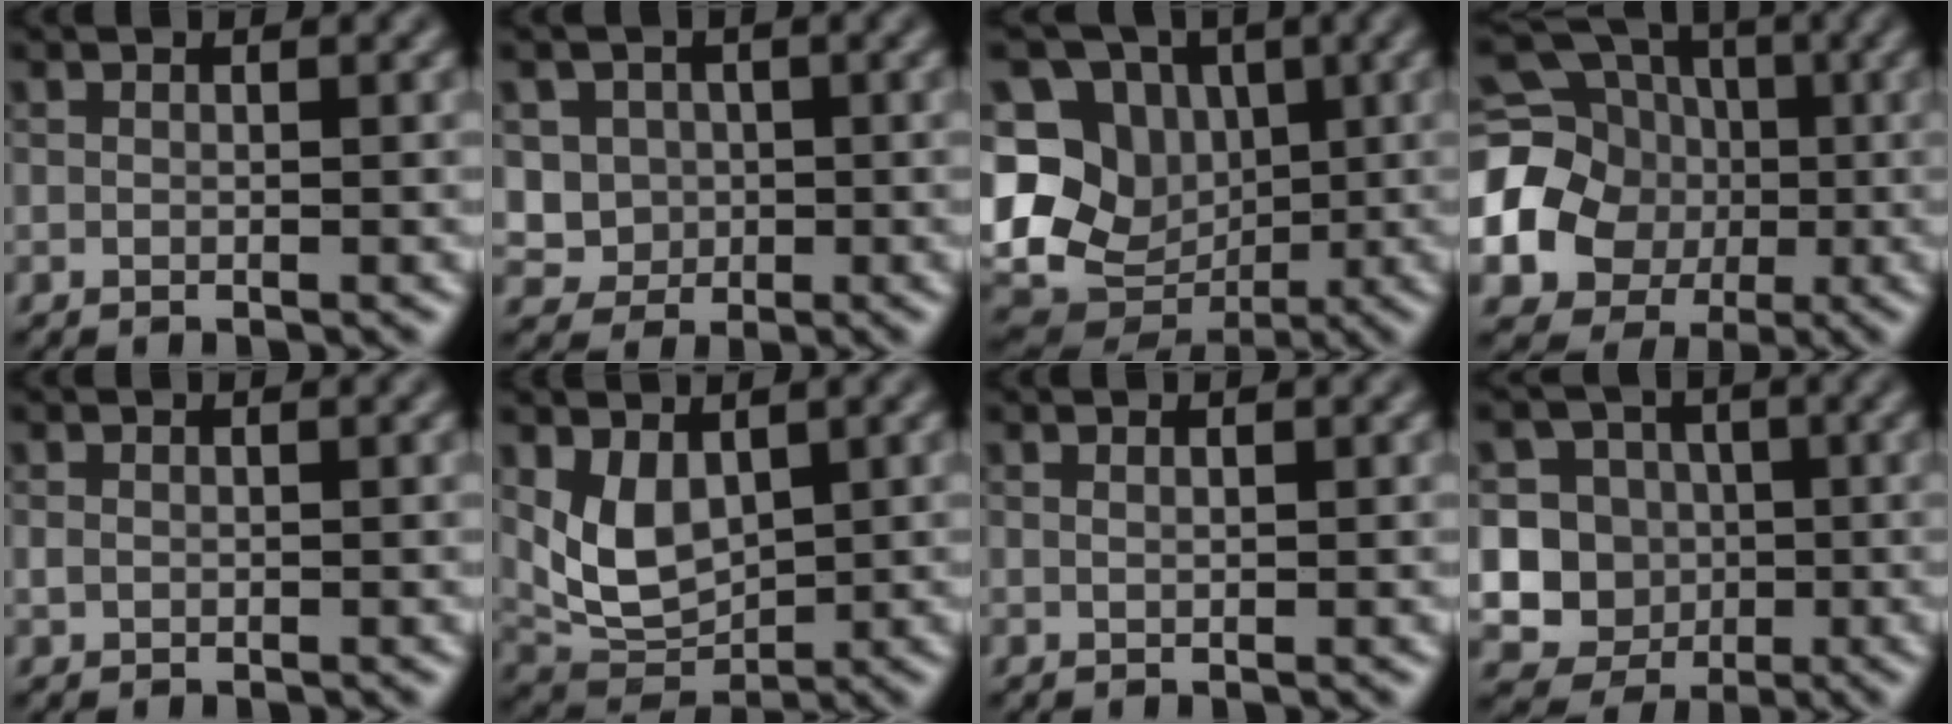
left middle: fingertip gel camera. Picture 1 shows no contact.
{"total": 3.4, "force": [0.7, 3.2, 1.0], "torque": [-0.014, -0.006, 0.021]}
{"total": 15.7, "force": [0.4, 13.8, 7.5], "torque": [-0.183, 0.018, 0.000]}
{"total": 16.0, "force": [-0.5, 14.7, 6.1], "torque": [-0.169, 0.005, -0.030]}
{"total": 0.6, "force": [0.2, 0.5, 0.3], "torque": [-0.007, -0.001, 0.005]}
{"total": 4.5, "force": [1.3, 2.9, 3.2], "torque": [-0.067, -0.009, 0.035]}
{"total": 0.6, "force": [0.5, 0.1, 0.3], "torque": [-0.007, -0.002, 0.008]}
{"total": 9.5, "force": [-0.7, 9.2, 2.3], "torque": [-0.046, 0.020, -0.037]}